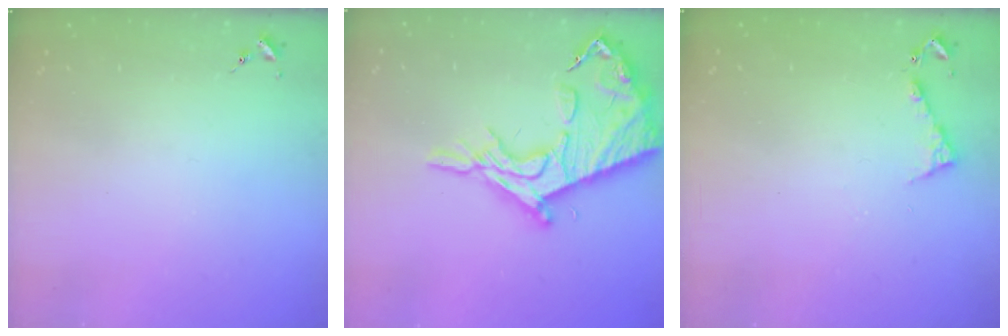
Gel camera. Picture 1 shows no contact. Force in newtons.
{"total": 19.4, "press": 19.4, "slide": 1.4}
{"total": 4.9, "press": 4.8, "slide": 0.5}